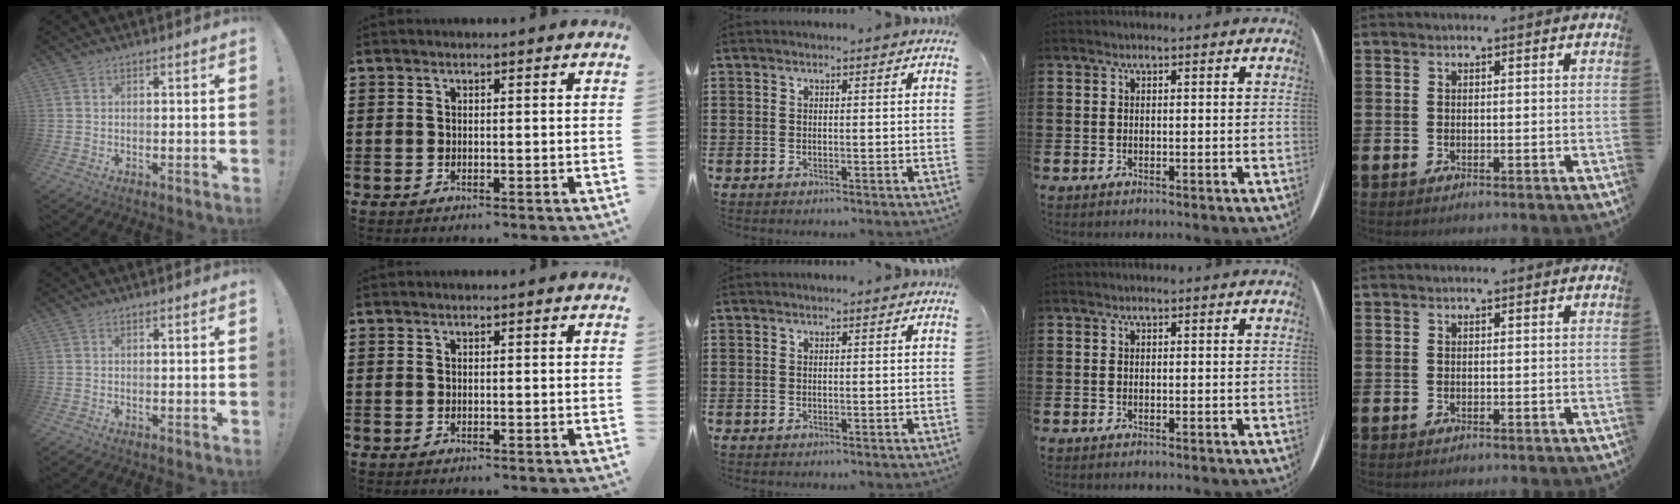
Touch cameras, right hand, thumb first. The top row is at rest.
{}